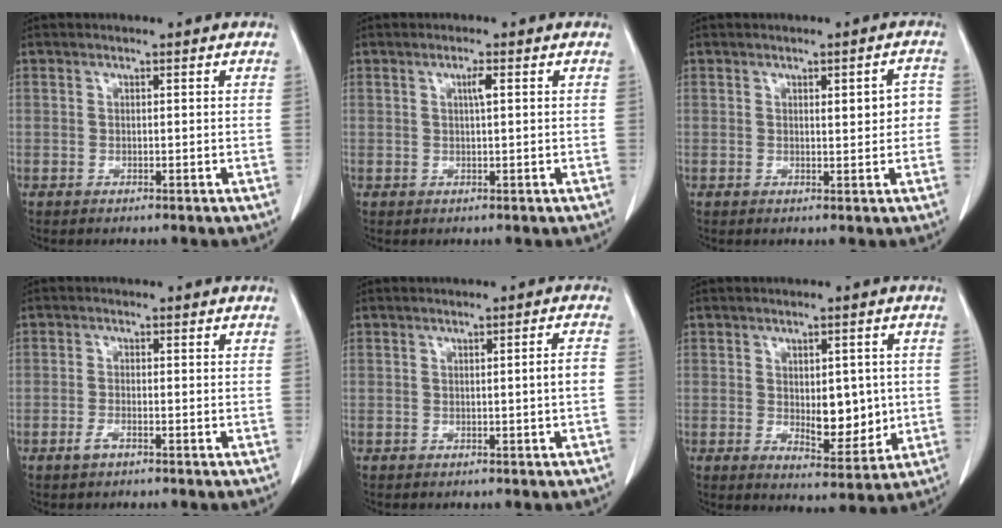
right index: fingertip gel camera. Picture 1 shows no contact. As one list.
[{"total": 1.6, "force": [0.6, 0.0, 1.5], "torque": [-0.028, 0.000, 0.009]}, {"total": 3.8, "force": [0.5, 1.2, 3.5], "torque": [-0.040, 0.010, 0.007]}, {"total": 1.4, "force": [-0.8, 0.4, 1.0], "torque": [-0.021, -0.001, -0.015]}, {"total": 2.1, "force": [-0.2, -0.3, 2.0], "torque": [-0.029, 0.000, -0.001]}, {"total": 7.1, "force": [0.0, 3.5, 6.2], "torque": [-0.081, -0.007, 0.012]}]